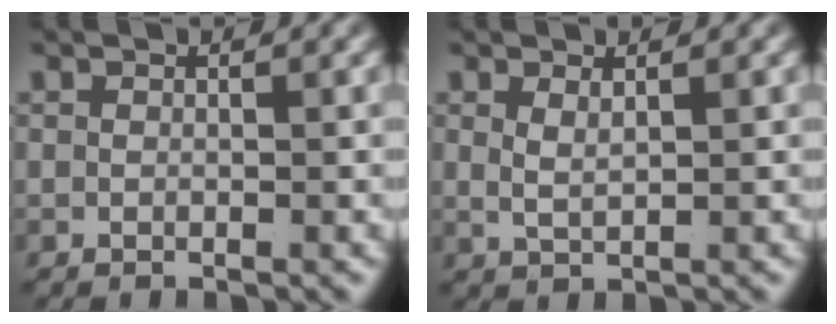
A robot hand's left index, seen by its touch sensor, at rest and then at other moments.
{"total": 1.5, "force": [0.7, 0.4, 1.2], "torque": [-0.028, -0.011, 0.026]}